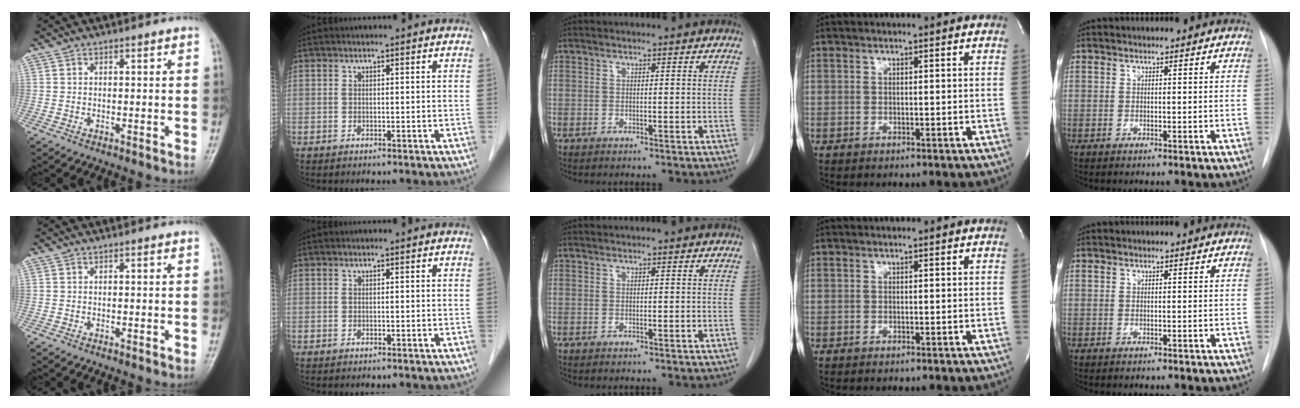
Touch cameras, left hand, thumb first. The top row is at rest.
{}